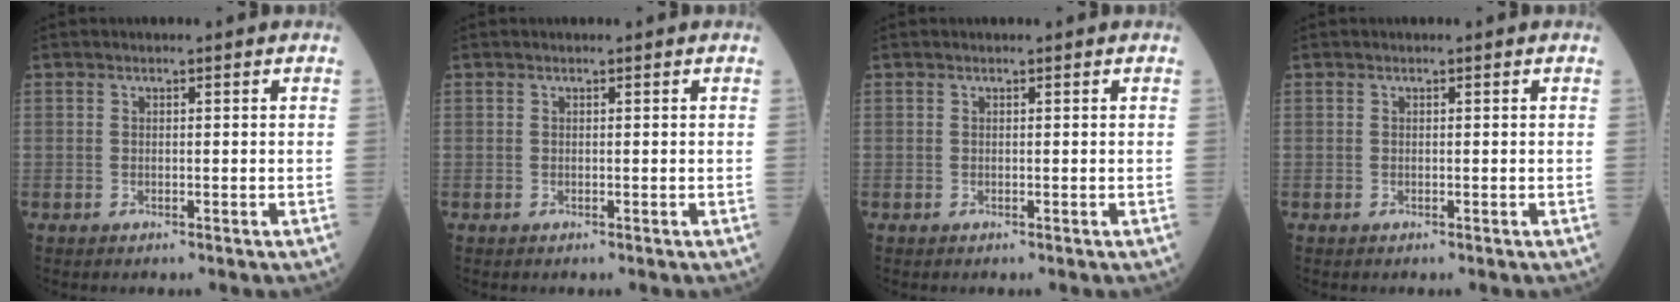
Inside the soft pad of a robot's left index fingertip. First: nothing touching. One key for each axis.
{"total": 0.0}
{"total": 0.0}
{"total": 0.0}